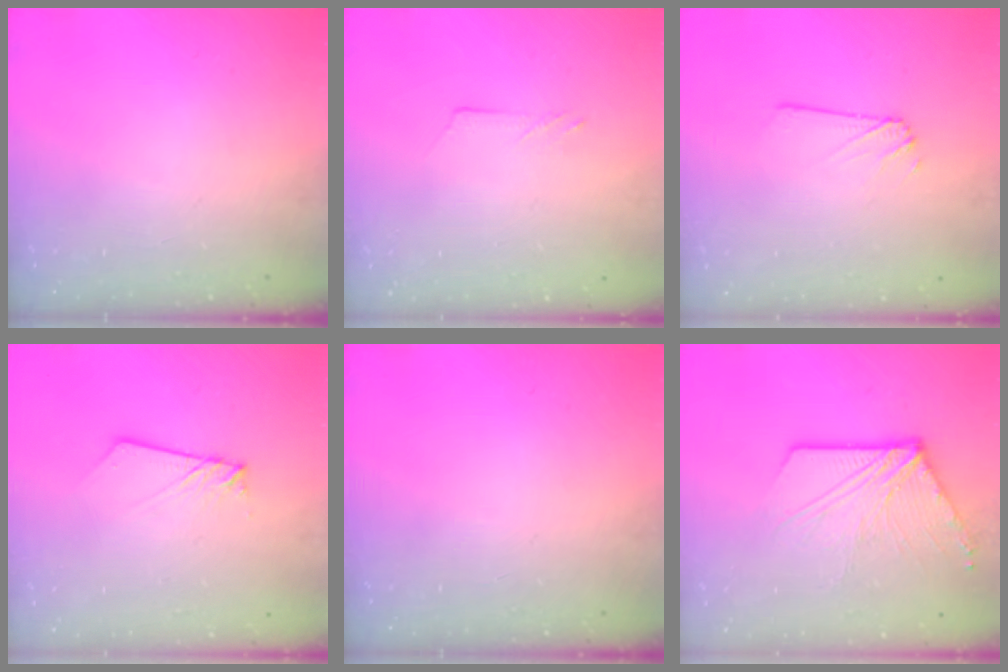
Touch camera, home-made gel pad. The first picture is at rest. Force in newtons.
{"total": 2.2, "press": 2.2, "slide": 0.2}
{"total": 1.6, "press": 1.6, "slide": 0.0}
{"total": 2.7, "press": 2.7, "slide": 0.2}
{"total": 0.0}
{"total": 12.7, "press": 12.7, "slide": 1.1}